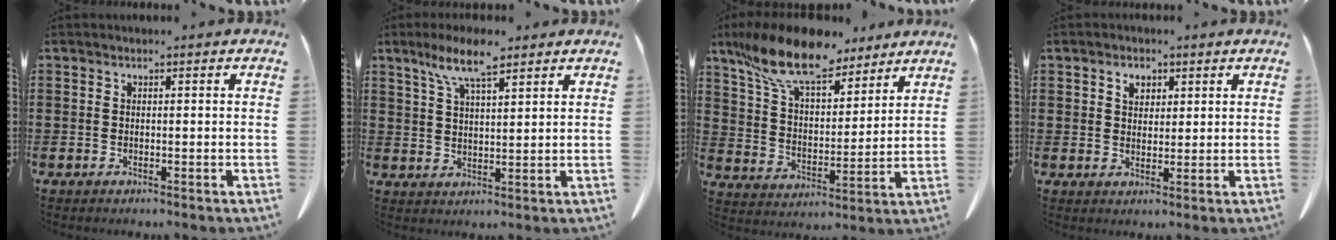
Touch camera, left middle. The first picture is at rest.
{"total": 8.0, "force": [5.4, 1.9, 5.7], "torque": [-0.122, -0.002, 0.095]}
{"total": 12.8, "force": [10.2, 3.8, 6.7], "torque": [-0.167, -0.038, 0.187]}
{"total": 2.7, "force": [1.5, 1.9, 1.3], "torque": [-0.023, 0.003, 0.026]}